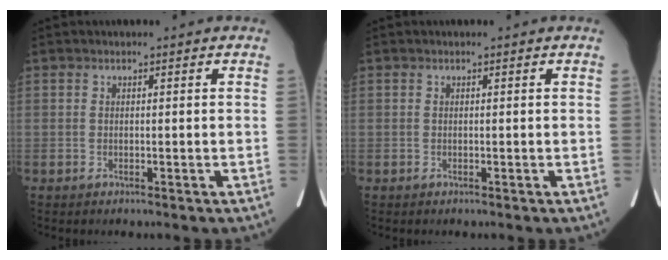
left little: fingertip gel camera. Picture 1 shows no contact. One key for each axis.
{"total": 0.0}